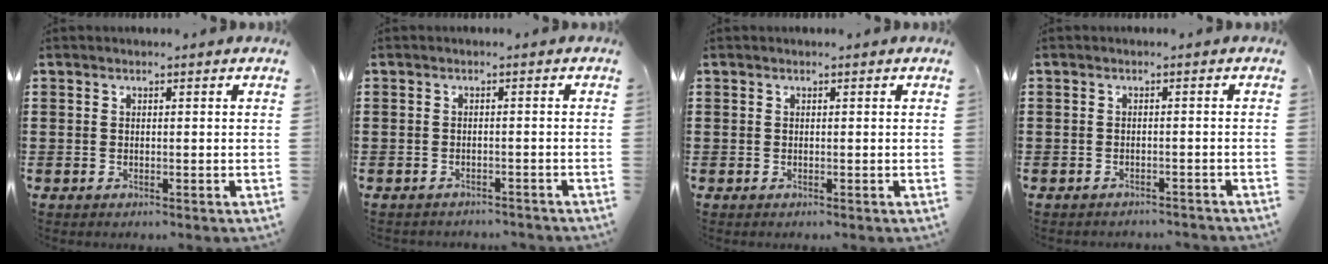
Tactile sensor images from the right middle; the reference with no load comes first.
{"total": 1.1, "force": [-1.1, 0.1, 0.0], "torque": [-0.004, -0.001, -0.024]}
{"total": 0.0}
{"total": 1.2, "force": [-1.2, 0.1, -0.1], "torque": [-0.003, 0.001, -0.027]}